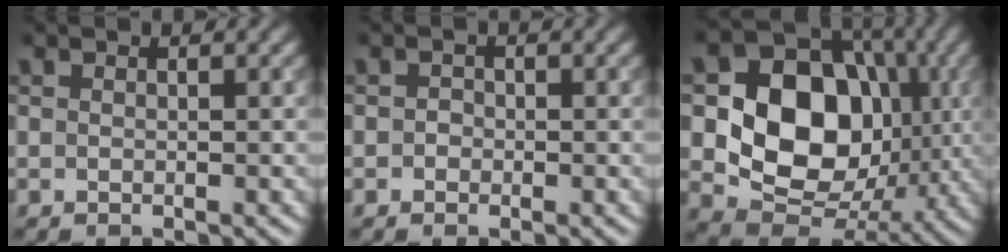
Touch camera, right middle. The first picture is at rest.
{"total": 0.7, "force": [-0.2, 0.7, 0.2], "torque": [-0.001, -0.003, -0.005]}
{"total": 12.5, "force": [0.4, 9.8, 7.7], "torque": [-0.127, -0.005, -0.003]}